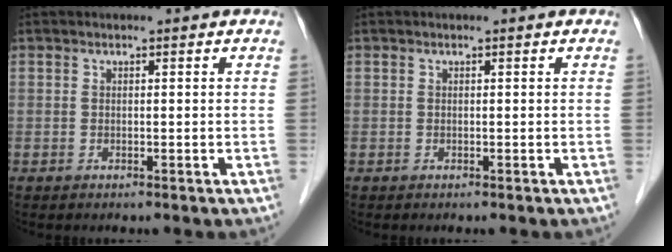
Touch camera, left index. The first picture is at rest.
{"total": 0.0}